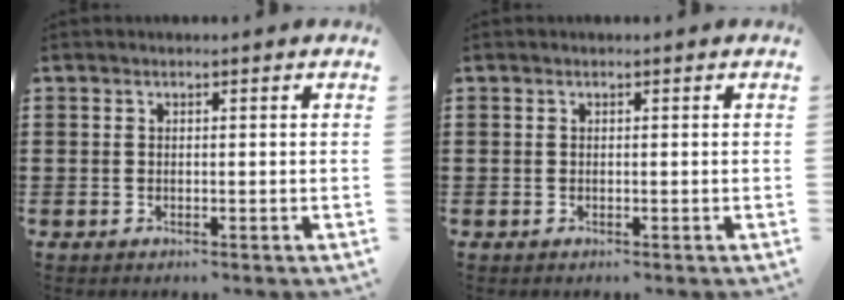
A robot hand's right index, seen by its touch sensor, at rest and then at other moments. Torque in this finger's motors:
{"motor_torque": [-0.01, 0.01, 0.00, -0.01]}